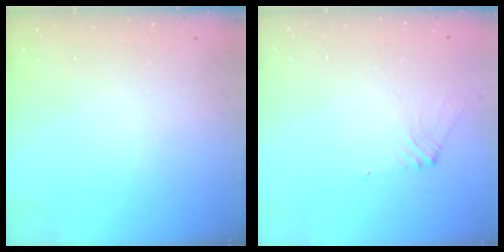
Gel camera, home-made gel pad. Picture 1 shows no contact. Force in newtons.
{"total": 2.2, "press": 2.1, "slide": 0.6}